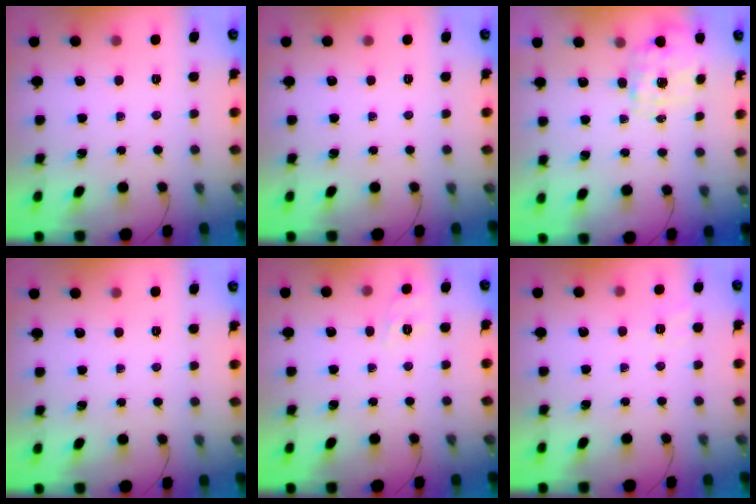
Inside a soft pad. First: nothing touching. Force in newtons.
{"total": 0.0}
{"total": 1.5, "press": 1.4, "slide": 0.5}
{"total": 0.0}
{"total": 1.5, "press": 0.0, "slide": 1.5}
{"total": 2.8, "press": 2.2, "slide": 1.8}